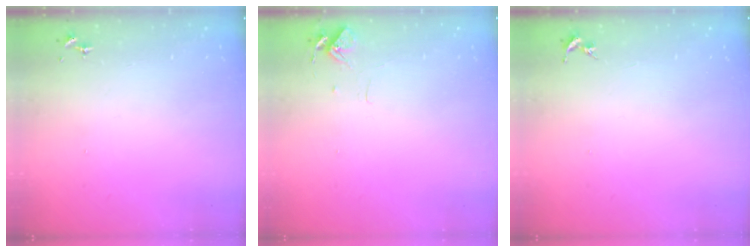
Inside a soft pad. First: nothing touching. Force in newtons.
{"total": 6.2, "press": 6.2, "slide": 0.5}
{"total": 0.0}